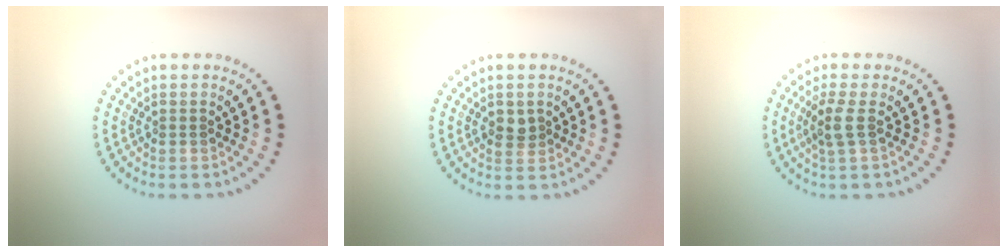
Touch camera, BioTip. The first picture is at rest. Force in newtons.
{"total": 1.5, "press": 1.5, "slide": 0.4}
{"total": 2.1, "press": 1.8, "slide": 1.2}